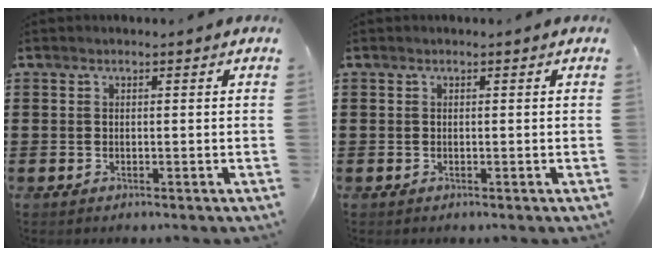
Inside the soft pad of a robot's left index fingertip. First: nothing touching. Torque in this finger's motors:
{"motor_torque": [-0.01, 0.00, 0.00, 0.00]}